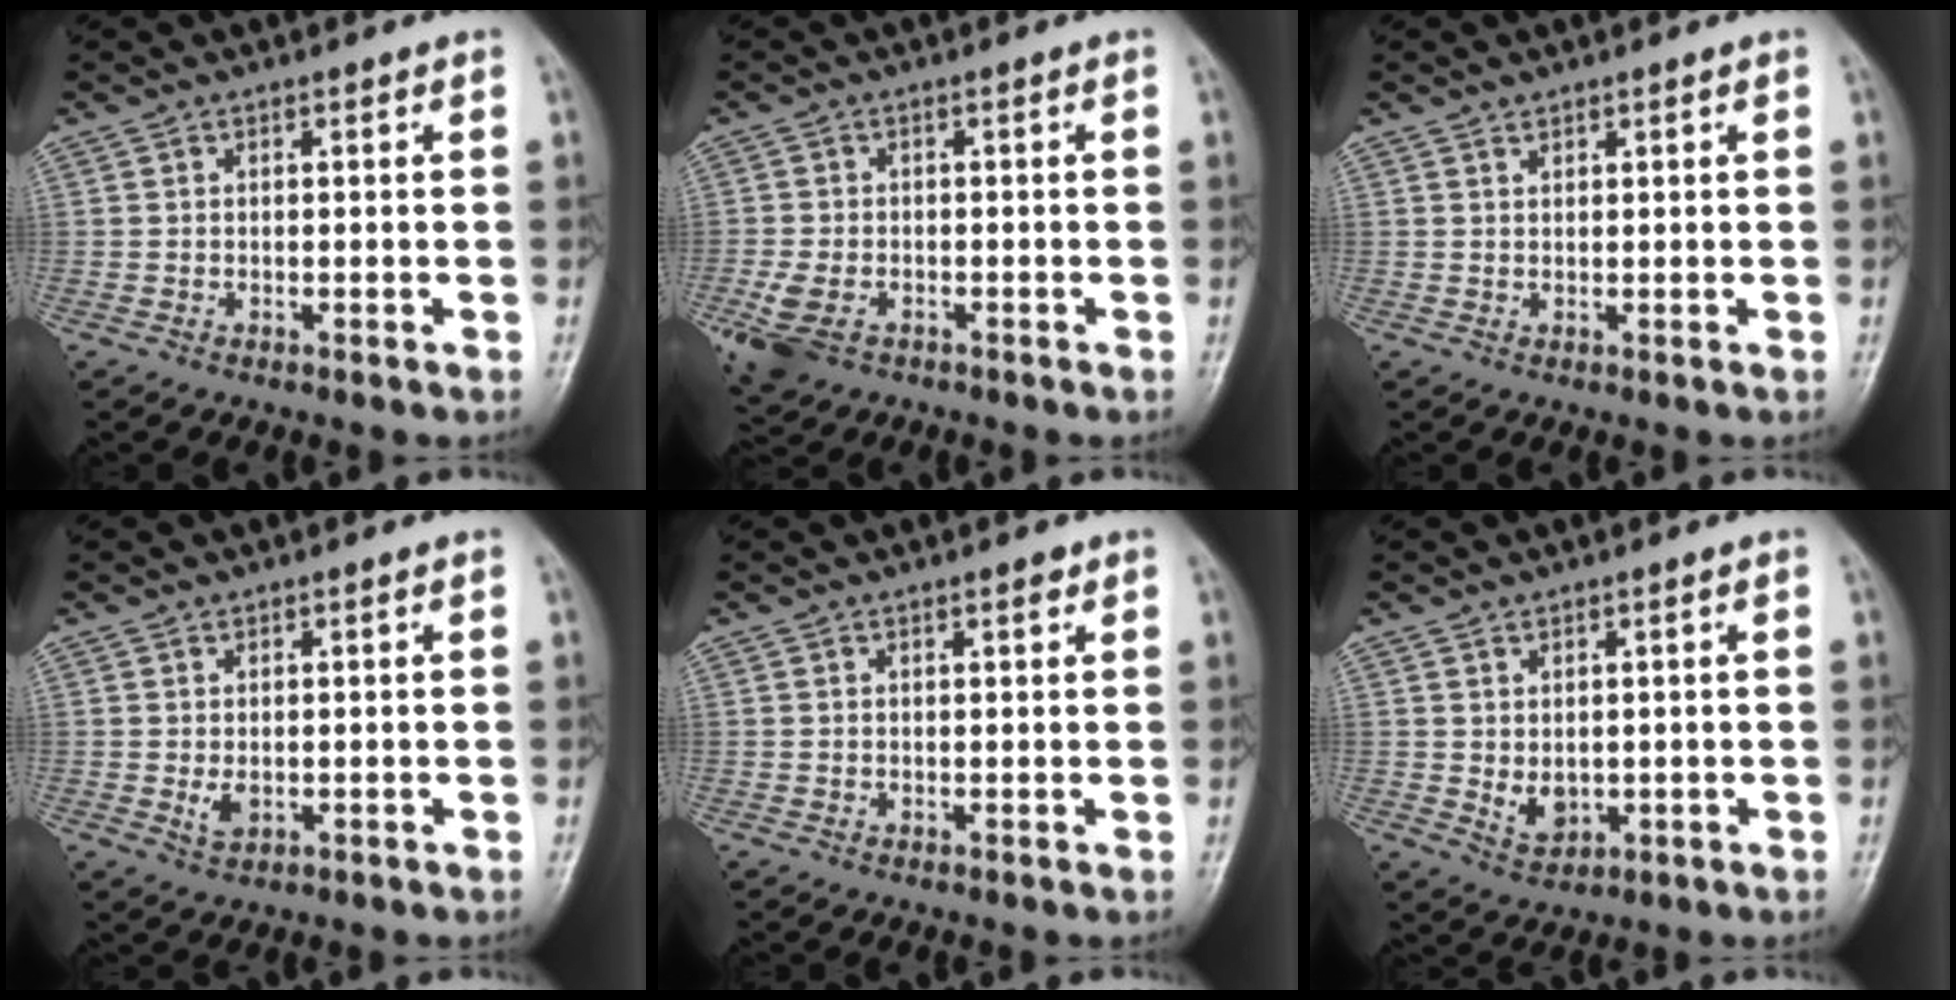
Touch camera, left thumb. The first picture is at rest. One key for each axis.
{"total": 5.9, "fx": -2.6, "fy": 3.7, "fz": 3.8, "tx": -0.093, "ty": 0.004, "tz": -0.044}
{"total": 0.7, "fx": 0.6, "fy": 0.3, "fz": 0.1, "tx": 0.004, "ty": -0.006, "tz": 0.010}
{"total": 2.3, "fx": -0.1, "fy": 1.6, "fz": 1.7, "tx": -0.023, "ty": -0.007, "tz": 0.003}
{"total": 1.2, "fx": 0.8, "fy": 0.3, "fz": 0.8, "tx": -0.009, "ty": -0.003, "tz": 0.011}
{"total": 3.8, "fx": 0.2, "fy": 2.9, "fz": 2.5, "tx": -0.025, "ty": -0.012, "tz": 0.014}